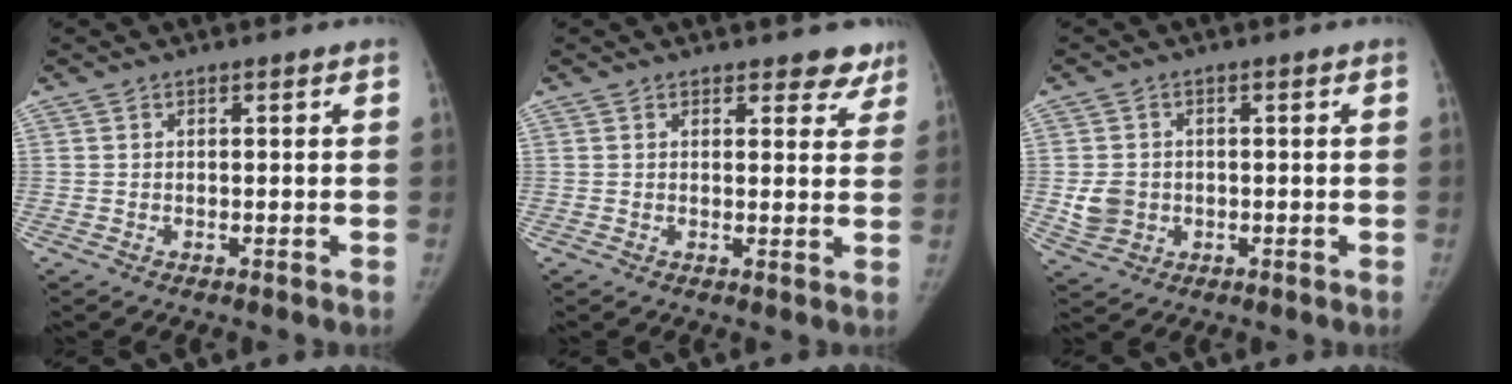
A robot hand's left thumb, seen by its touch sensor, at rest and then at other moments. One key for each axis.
{"total": 4.9, "fx": 4.1, "fy": 2.4, "fz": 1.2, "tx": 0.025, "ty": -0.023, "tz": 0.038}
{"total": 5.0, "fx": -0.4, "fy": 4.5, "fz": 2.3, "tx": -0.031, "ty": 0.003, "tz": 0.000}